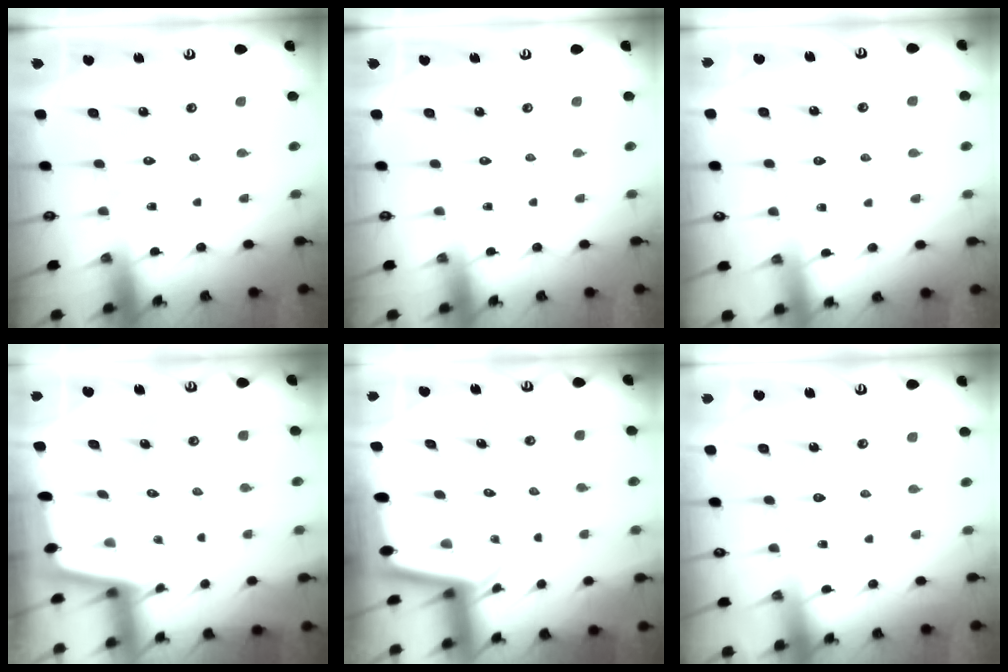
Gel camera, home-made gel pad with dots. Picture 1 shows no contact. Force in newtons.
{"total": 0.0}
{"total": 2.3, "press": 2.3, "slide": 0.3}
{"total": 1.9, "press": 1.9, "slide": 0.1}
{"total": 2.1, "press": 2.1, "slide": 0.2}
{"total": 4.5, "press": 4.4, "slide": 0.5}